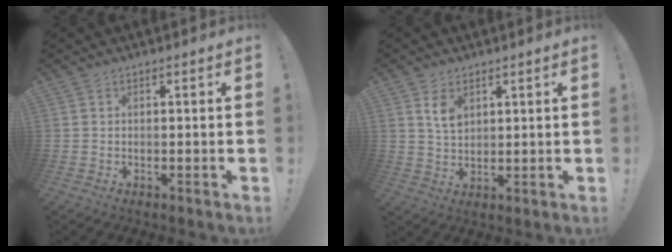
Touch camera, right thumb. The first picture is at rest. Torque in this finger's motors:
{"motor_torque": [0.32, 0.33, 0.49, -0.52, 0.04]}